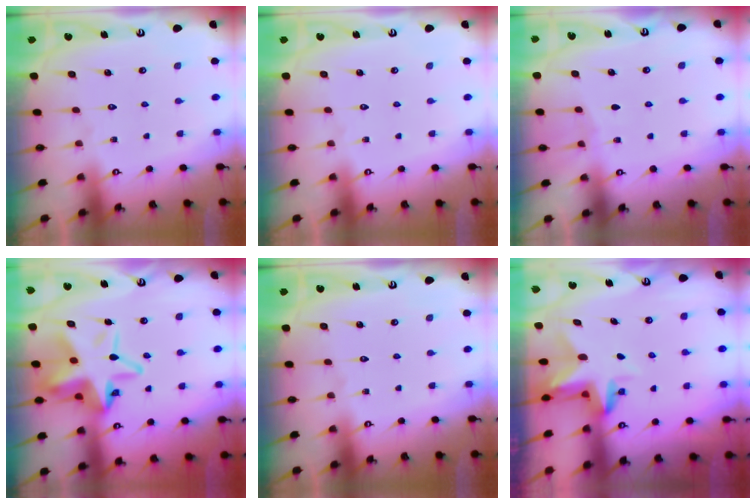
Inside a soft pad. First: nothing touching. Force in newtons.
{"total": 0.0}
{"total": 3.6, "press": 3.6, "slide": 0.5}
{"total": 14.4, "press": 14.0, "slide": 3.6}
{"total": 0.0}
{"total": 3.5, "press": 3.5, "slide": 0.3}